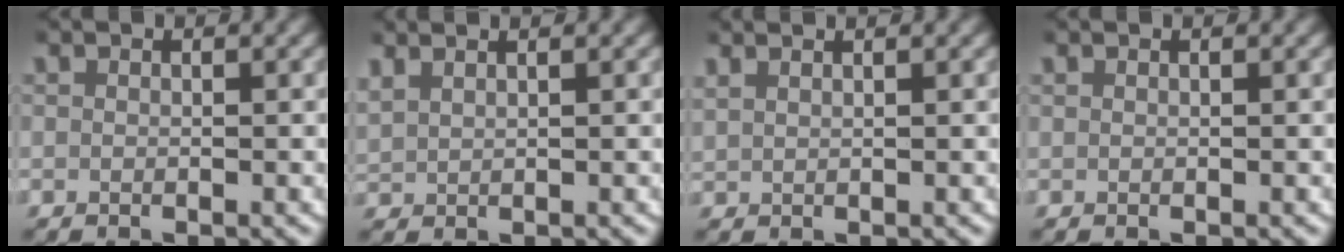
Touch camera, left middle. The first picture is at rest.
{"total": 2.5, "force": [1.9, 1.4, 1.1], "torque": [-0.026, 0.010, 0.036]}
{"total": 2.1, "force": [1.8, 0.7, 0.9], "torque": [-0.015, 0.008, 0.032]}
{"total": 0.0}